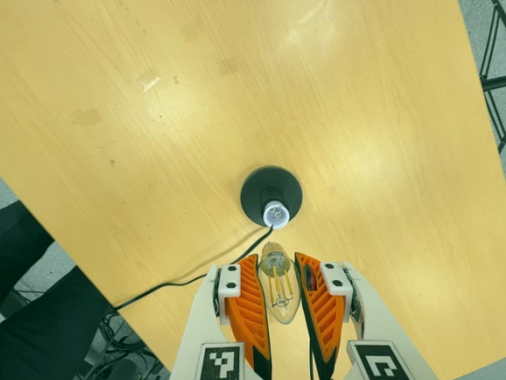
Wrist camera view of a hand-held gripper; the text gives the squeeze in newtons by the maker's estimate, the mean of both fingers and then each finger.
{"total": 21.5, "left": 24.2, "right": 18.8}